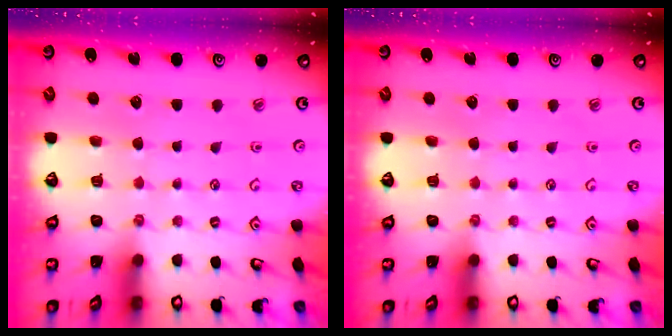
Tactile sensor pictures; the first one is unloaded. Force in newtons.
{"total": 0.0}